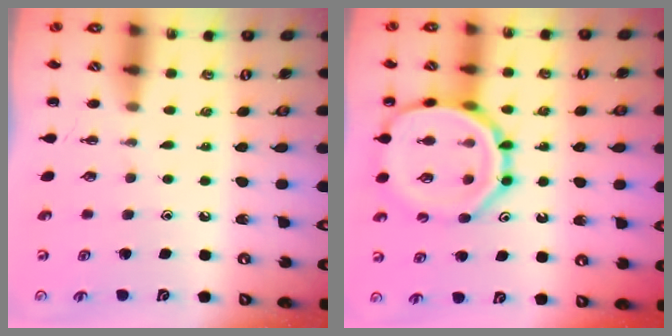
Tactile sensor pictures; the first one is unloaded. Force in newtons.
{"total": 16.8, "press": 16.6, "slide": 2.5}